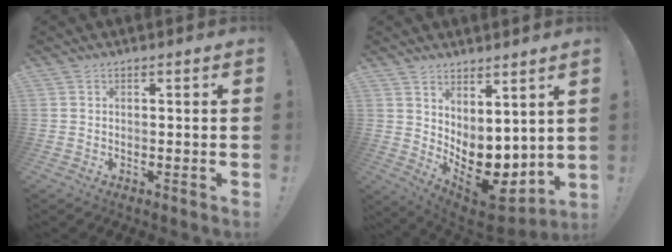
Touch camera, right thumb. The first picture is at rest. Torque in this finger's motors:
{"motor_torque": [-0.15, 1.23, 0.82, 0.32, 0.09]}